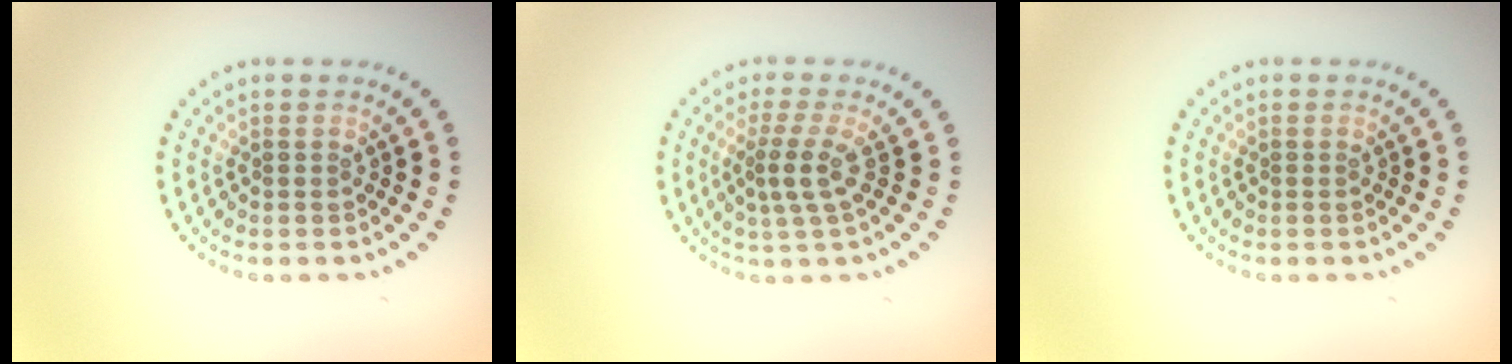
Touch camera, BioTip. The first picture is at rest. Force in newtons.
{"total": 2.6, "press": 1.8, "slide": 1.9}
{"total": 0.0}